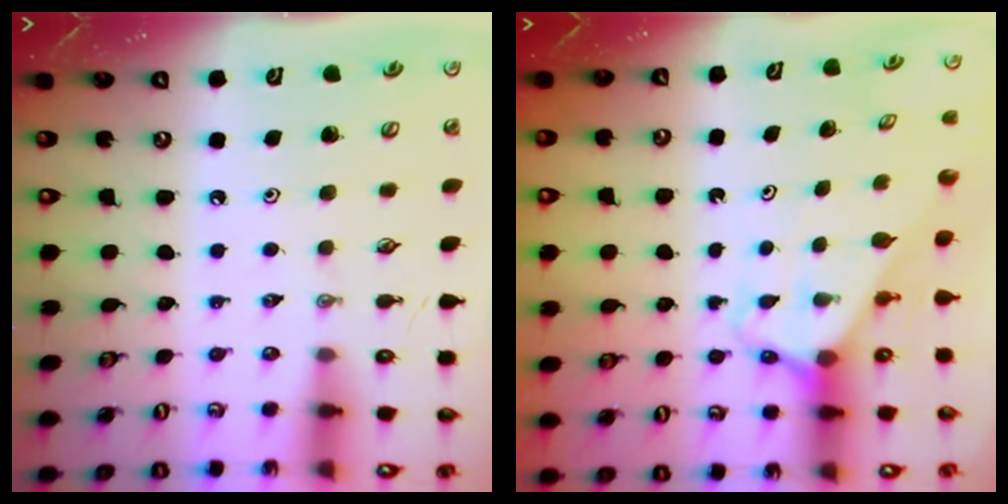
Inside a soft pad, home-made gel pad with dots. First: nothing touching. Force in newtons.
{"total": 2.6, "press": 2.6, "slide": 0.1}